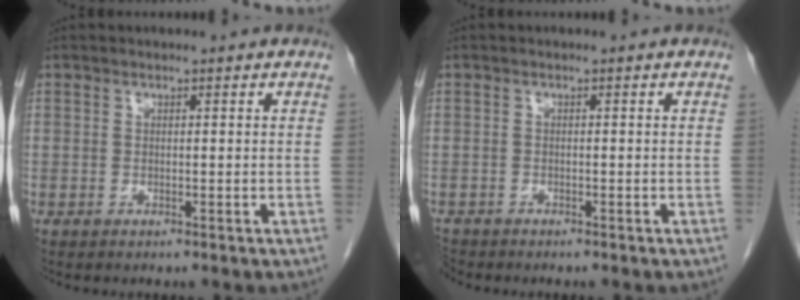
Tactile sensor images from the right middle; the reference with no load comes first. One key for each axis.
{"total": 2.0, "fx": -1.9, "fy": 0.7, "fz": 0.1, "tx": -0.005, "ty": -0.006, "tz": -0.035}